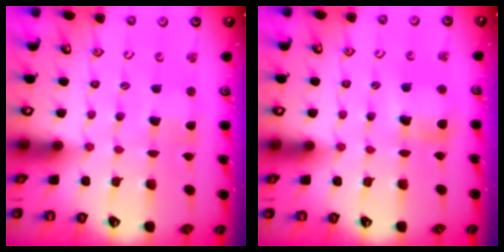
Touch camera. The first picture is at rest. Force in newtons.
{"total": 7.4, "press": 7.3, "slide": 1.2}